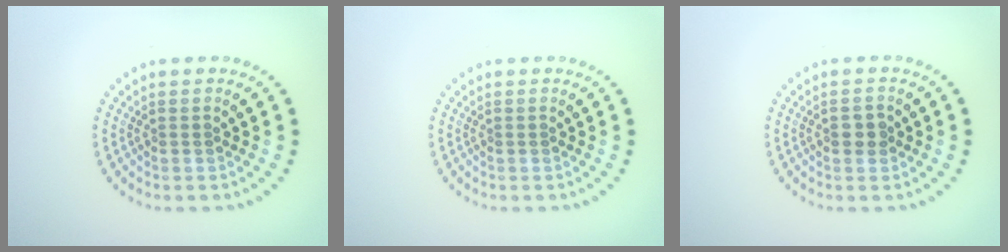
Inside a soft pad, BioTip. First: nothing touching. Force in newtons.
{"total": 0.0}
{"total": 1.5, "press": 1.5, "slide": 0.0}